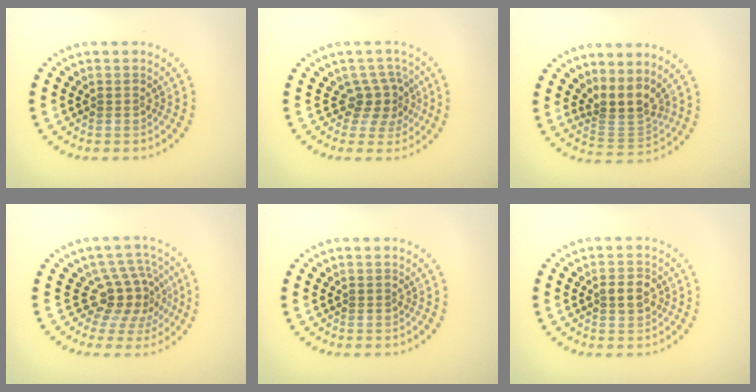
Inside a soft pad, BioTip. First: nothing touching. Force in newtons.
{"total": 2.7, "press": 1.9, "slide": 1.9}
{"total": 3.4, "press": 2.6, "slide": 2.3}
{"total": 4.0, "press": 2.7, "slide": 2.9}
{"total": 0.0}
{"total": 2.0, "press": 1.9, "slide": 0.3}